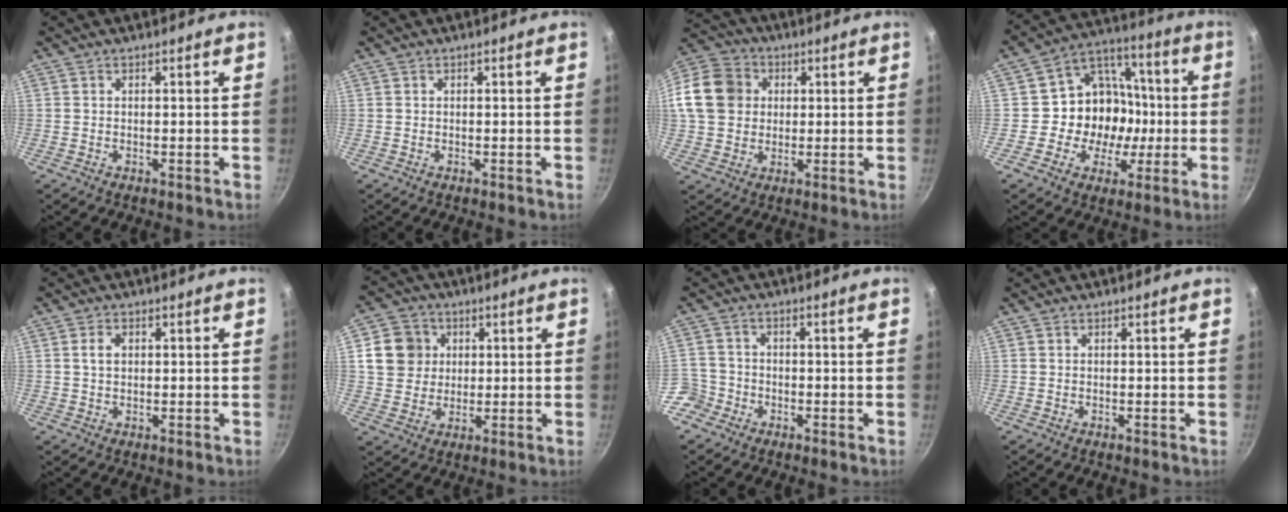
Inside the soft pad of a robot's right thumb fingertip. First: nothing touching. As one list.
[{"total": 0.0}, {"total": 14.3, "force": [2.2, 12.2, 7.1], "torque": [-0.119, 0.022, 0.027]}, {"total": 14.9, "force": [-1.5, 13.0, 7.2], "torque": [-0.072, 0.038, -0.031]}, {"total": 2.5, "force": [0.7, 1.7, 1.7], "torque": [-0.024, 0.003, 0.013]}, {"total": 9.0, "force": [2.4, 8.2, 3.0], "torque": [-0.022, 0.006, 0.038]}, {"total": 5.2, "force": [-2.8, 4.3, 0.7], "torque": [0.002, 0.038, -0.056]}, {"total": 0.0}]